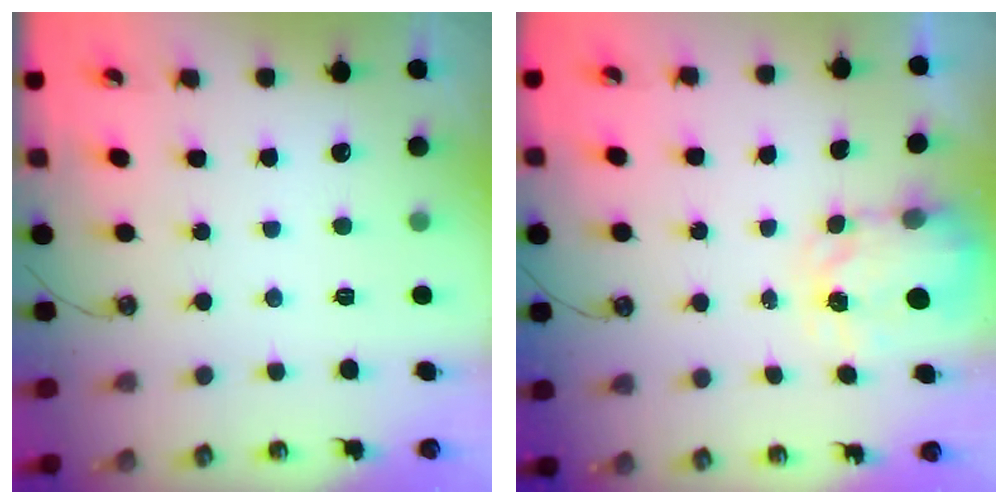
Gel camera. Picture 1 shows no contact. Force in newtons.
{"total": 3.5, "press": 3.5, "slide": 0.4}